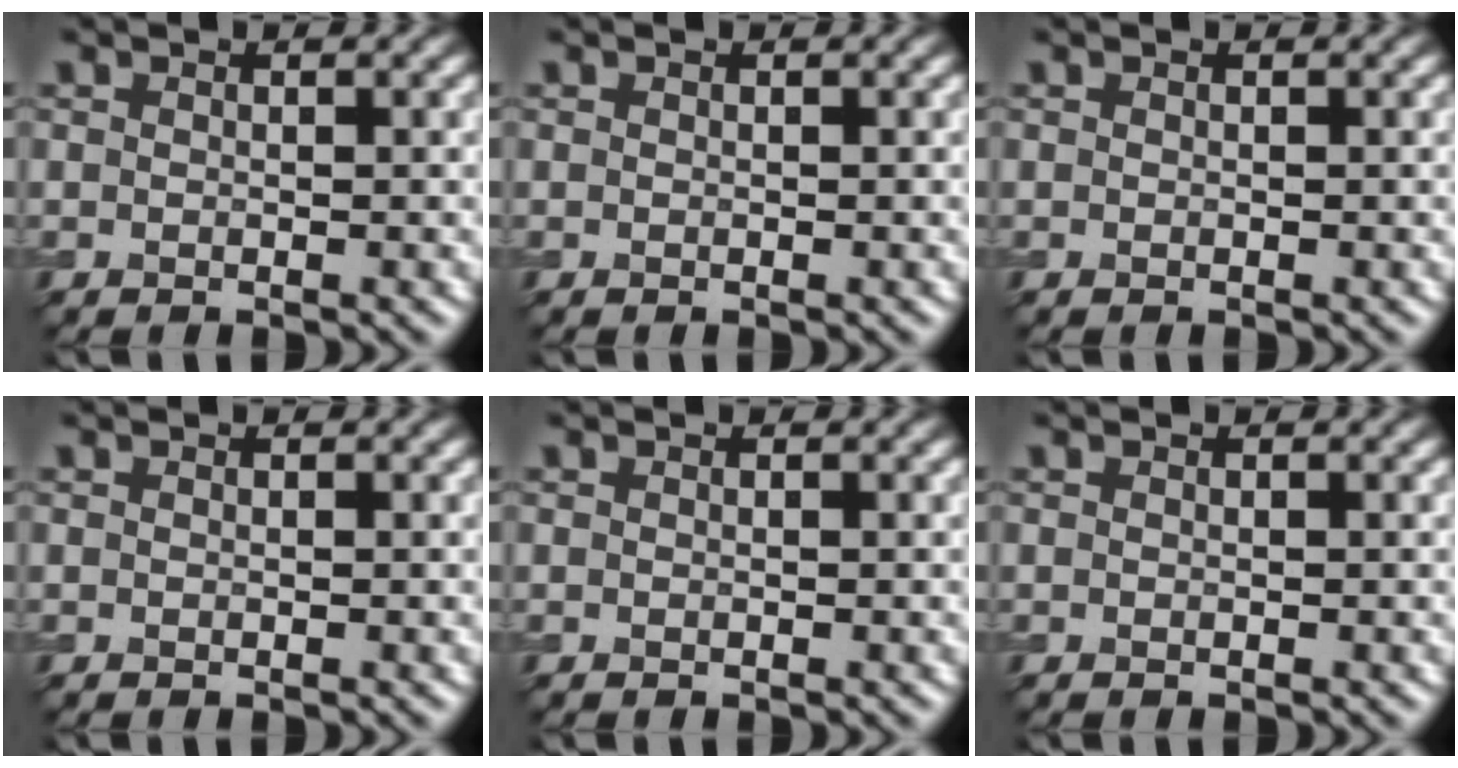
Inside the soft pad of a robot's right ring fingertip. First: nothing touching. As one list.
[{"total": 0.0}, {"total": 0.0}, {"total": 0.0}, {"total": 0.0}, {"total": 0.0}]